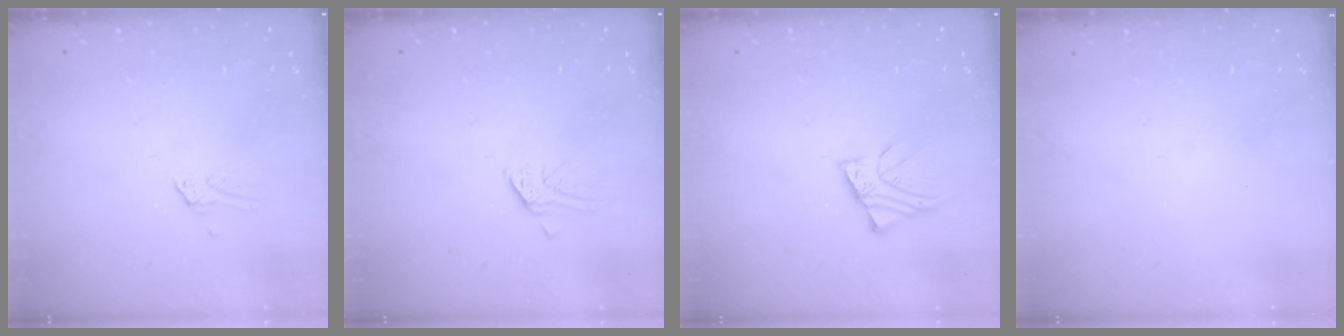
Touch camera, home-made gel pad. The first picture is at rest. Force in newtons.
{"total": 1.4, "press": 1.4, "slide": 0.2}
{"total": 3.1, "press": 3.1, "slide": 0.3}
{"total": 0.0}